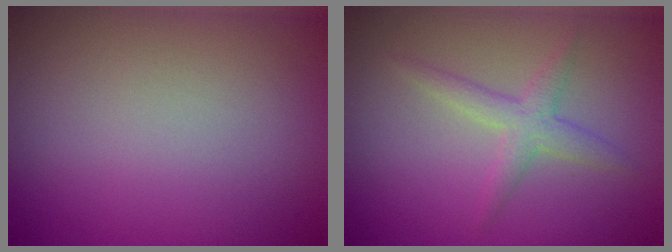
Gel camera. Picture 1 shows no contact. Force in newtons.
{"total": 2.2, "press": 2.2, "slide": 0.1}